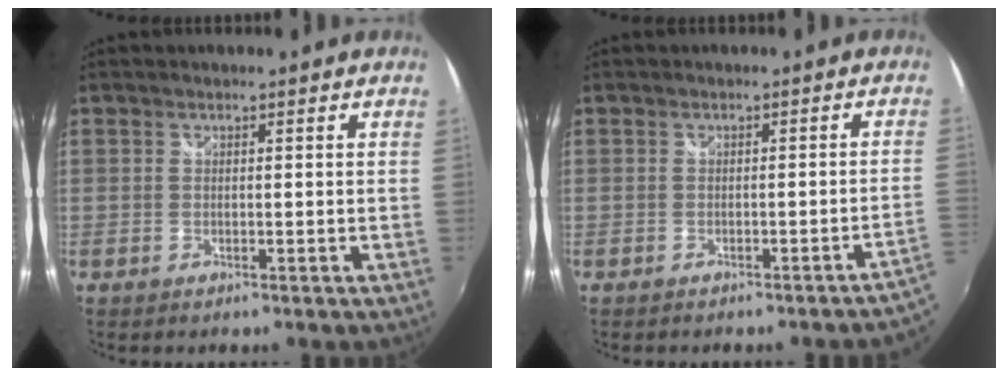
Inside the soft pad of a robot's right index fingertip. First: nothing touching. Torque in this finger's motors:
{"motor_torque": [-0.20, -0.03, -0.01, 0.01]}